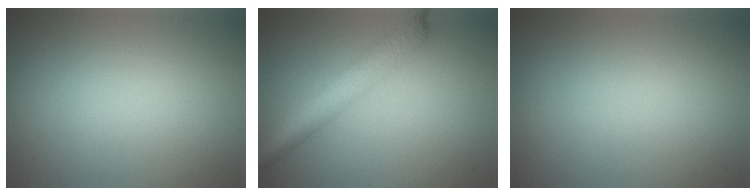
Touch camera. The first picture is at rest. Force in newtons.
{"total": 4.5, "press": 4.5, "slide": 0.2}
{"total": 0.0}